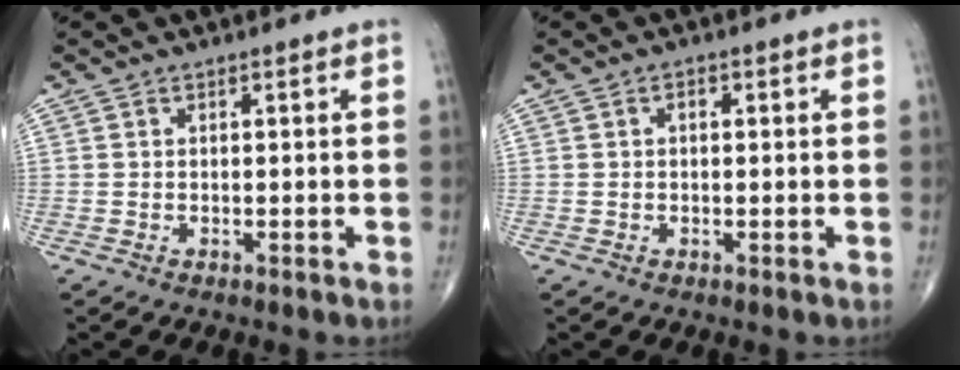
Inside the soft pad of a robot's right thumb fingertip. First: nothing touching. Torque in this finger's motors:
{"motor_torque": [0.30, -0.46, 0.22, 0.06, 0.02]}